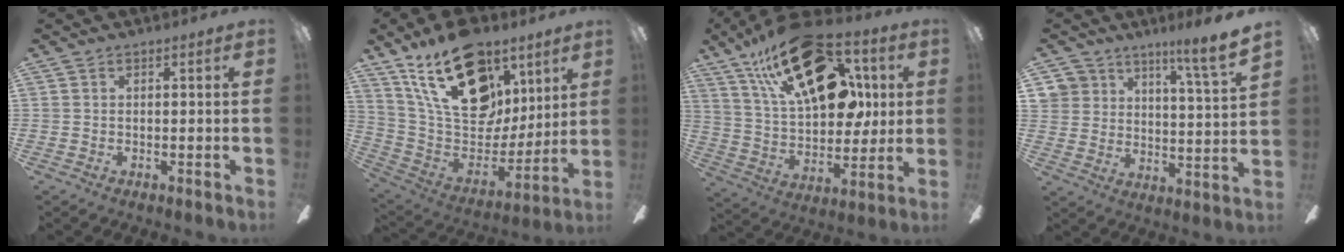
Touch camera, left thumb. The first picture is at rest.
{"total": 26.9, "force": [14.9, 15.7, 15.9], "torque": [-0.273, -0.082, 0.272]}
{"total": 28.5, "force": [13.5, 15.6, 19.6], "torque": [-0.312, -0.060, 0.236]}
{"total": 9.8, "force": [8.5, 2.8, 4.0], "torque": [-0.066, -0.055, 0.155]}